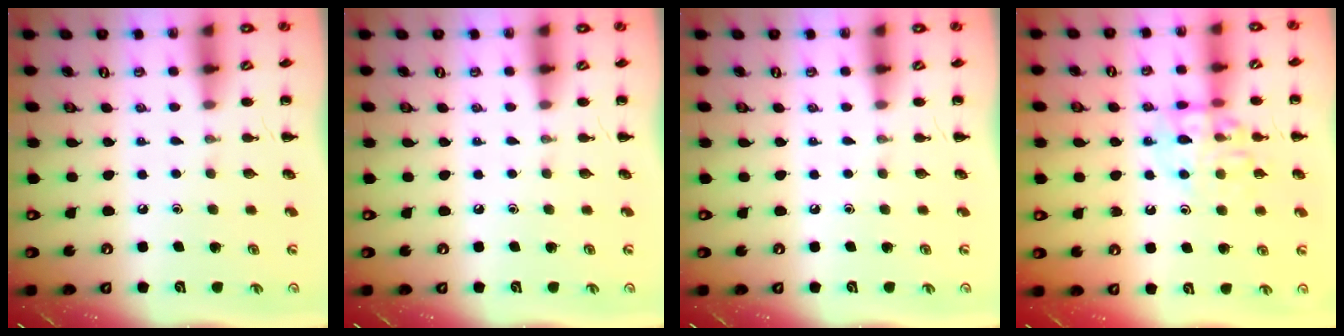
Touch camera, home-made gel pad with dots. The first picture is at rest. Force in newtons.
{"total": 0.0}
{"total": 0.0}
{"total": 12.0, "press": 11.9, "slide": 1.3}